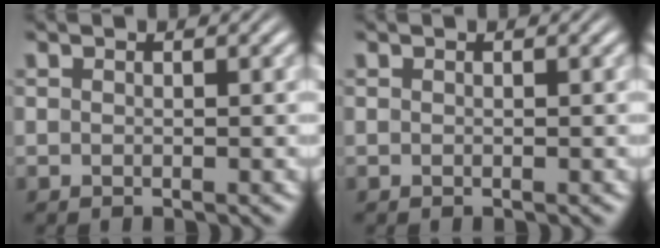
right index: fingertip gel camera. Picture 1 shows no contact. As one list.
[{"total": 0.0}]